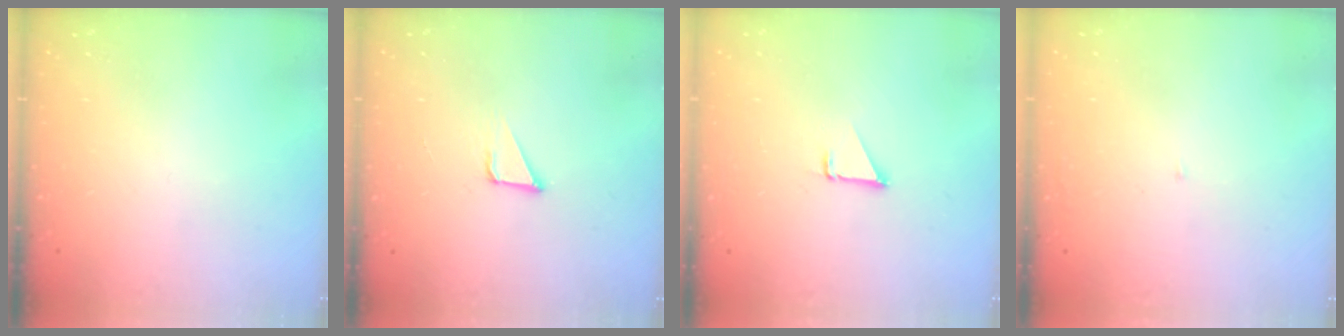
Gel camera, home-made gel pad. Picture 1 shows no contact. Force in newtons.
{"total": 2.2, "press": 2.2, "slide": 0.2}
{"total": 1.4, "press": 1.3, "slide": 0.1}
{"total": 2.0, "press": 2.0, "slide": 0.2}